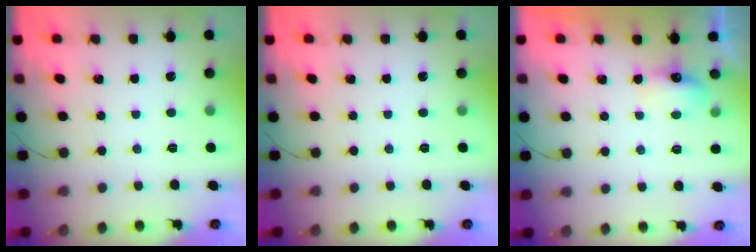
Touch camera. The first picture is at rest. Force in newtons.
{"total": 0.0}
{"total": 5.3, "press": 5.2, "slide": 1.1}